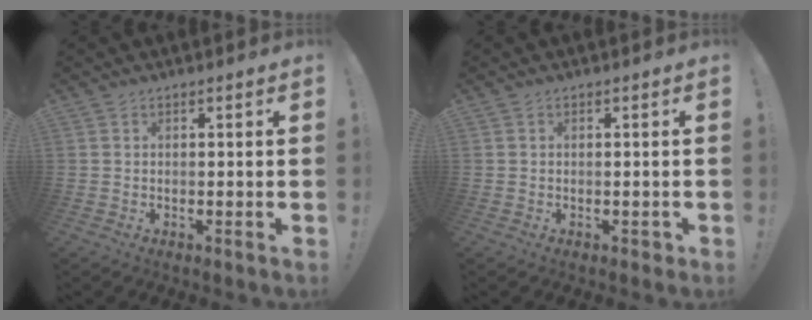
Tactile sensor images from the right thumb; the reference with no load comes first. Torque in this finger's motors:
{"motor_torque": [-0.13, -0.07, -0.19, 0.18, -0.02]}